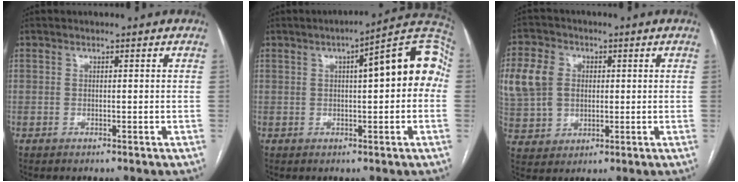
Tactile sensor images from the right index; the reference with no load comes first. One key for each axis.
{"total": 13.0, "fx": 2.0, "fy": 2.8, "fz": 12.5, "tx": -0.159, "ty": 0.045, "tz": 0.018}
{"total": 13.1, "fx": 2.8, "fy": 10.9, "fz": 6.8, "tx": -0.185, "ty": 0.026, "tz": 0.065}